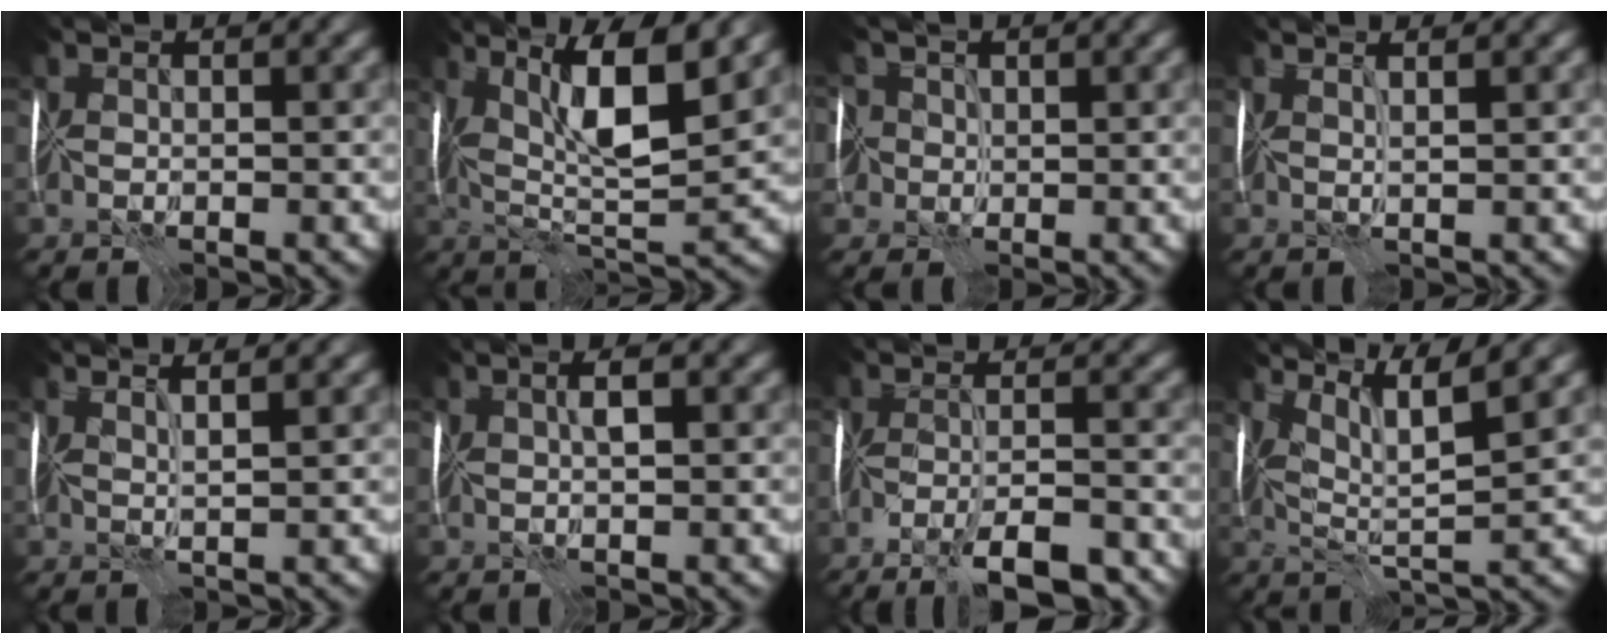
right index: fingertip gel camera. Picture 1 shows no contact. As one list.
[{"total": 8.7, "force": [2.9, 2.0, 7.9], "torque": [-0.140, 0.002, 0.047]}, {"total": 5.2, "force": [1.1, 4.3, 2.7], "torque": [-0.047, 0.026, -0.018]}, {"total": 1.2, "force": [0.9, -0.8, 0.2], "torque": [-0.003, -0.003, 0.012]}, {"total": 1.7, "force": [1.3, -0.4, 1.1], "torque": [-0.011, 0.006, 0.009]}, {"total": 1.7, "force": [0.5, 0.3, 1.6], "torque": [-0.032, 0.003, 0.008]}, {"total": 7.8, "force": [-5.8, 1.4, 5.0], "torque": [-0.075, -0.013, -0.089]}, {"total": 5.1, "force": [3.3, 0.2, 3.8], "torque": [-0.074, 0.000, 0.060]}]